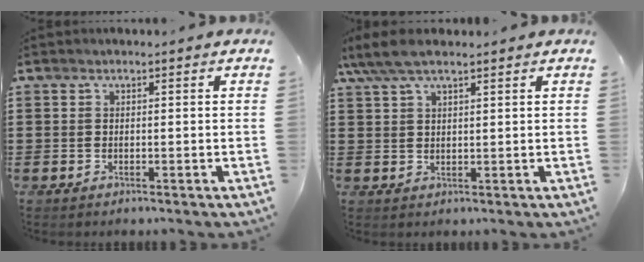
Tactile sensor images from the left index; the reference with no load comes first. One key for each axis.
{"total": 5.1, "fx": 3.6, "fy": 1.2, "fz": 3.4, "tx": -0.073, "ty": 0.002, "tz": 0.068}